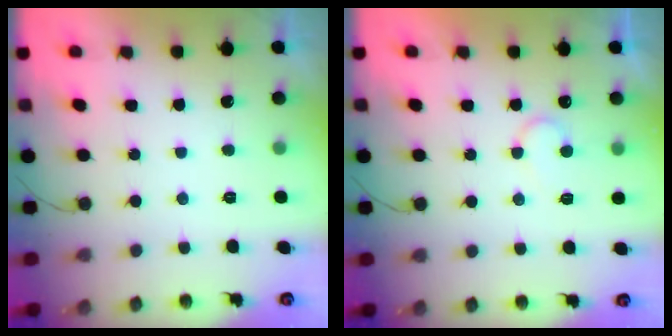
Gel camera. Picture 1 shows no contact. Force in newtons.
{"total": 5.8, "press": 5.8, "slide": 0.5}